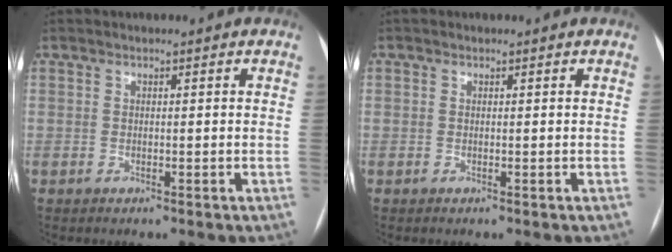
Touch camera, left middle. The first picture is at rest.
{"total": 1.1, "force": [-0.5, -0.8, -0.6], "torque": [0.012, -0.007, -0.008]}